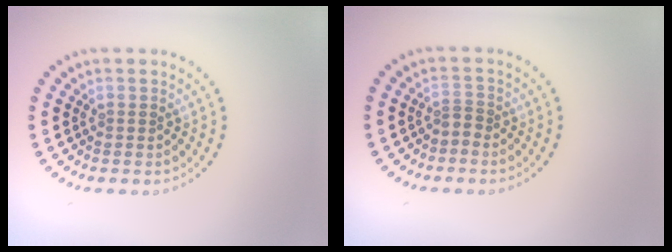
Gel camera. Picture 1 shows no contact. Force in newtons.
{"total": 0.8, "press": 0.5, "slide": 0.7}